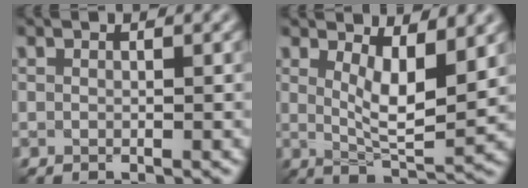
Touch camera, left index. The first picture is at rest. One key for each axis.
{"total": 4.9, "fx": 1.8, "fy": 1.6, "fz": 4.3, "tx": -0.077, "ty": -0.017, "tz": 0.038}